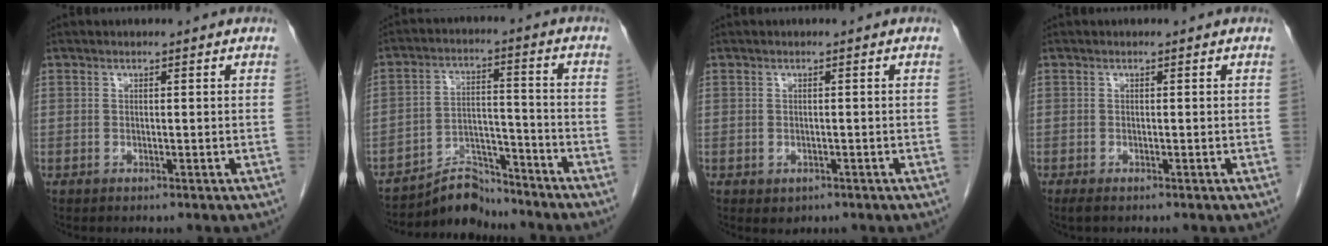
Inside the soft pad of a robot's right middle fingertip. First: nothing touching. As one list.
[{"total": 7.3, "force": [-7.2, 1.5, 0.0], "torque": [0.000, 0.020, -0.123]}, {"total": 1.3, "force": [-0.6, 1.1, 0.6], "torque": [-0.008, 0.001, 0.001]}, {"total": 1.4, "force": [-1.0, 0.5, 0.8], "torque": [-0.014, -0.004, -0.015]}]